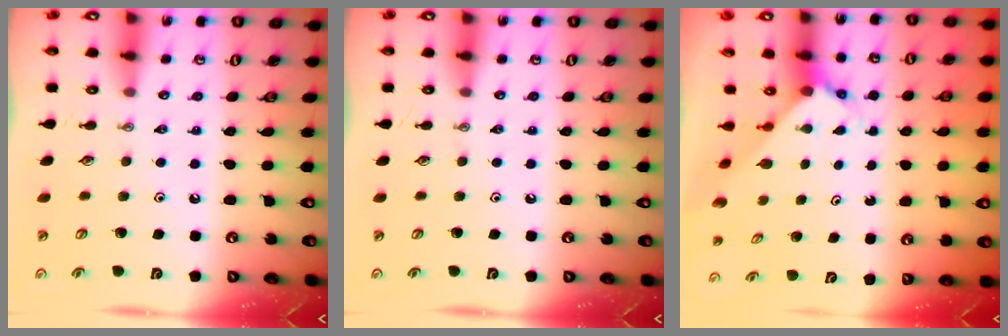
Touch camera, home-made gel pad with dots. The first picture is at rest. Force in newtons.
{"total": 0.0}
{"total": 3.5, "press": 3.5, "slide": 0.3}